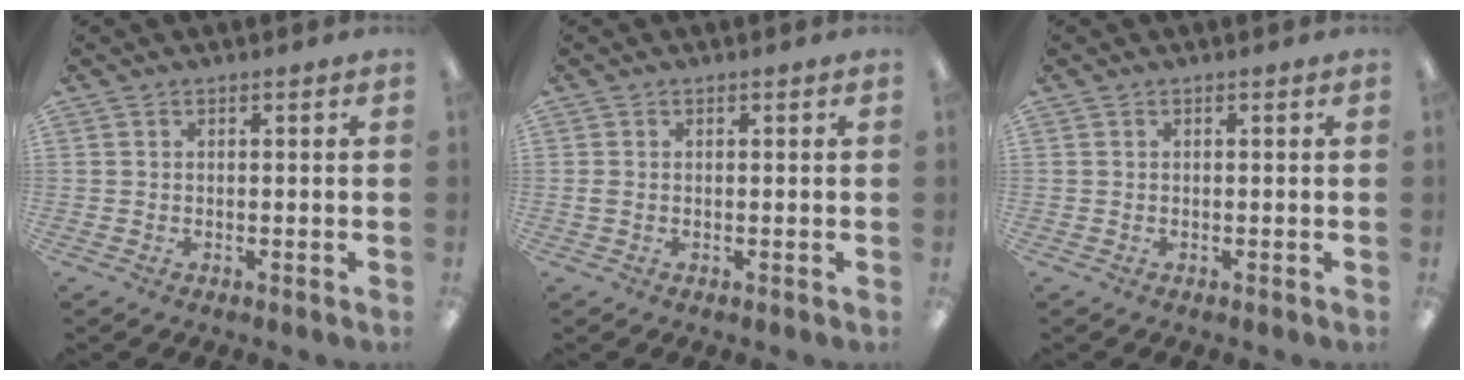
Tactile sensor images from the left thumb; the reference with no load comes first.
{"total": 0.9, "force": [0.0, 0.7, 0.6], "torque": [-0.012, 0.002, -0.001]}
{"total": 0.0}